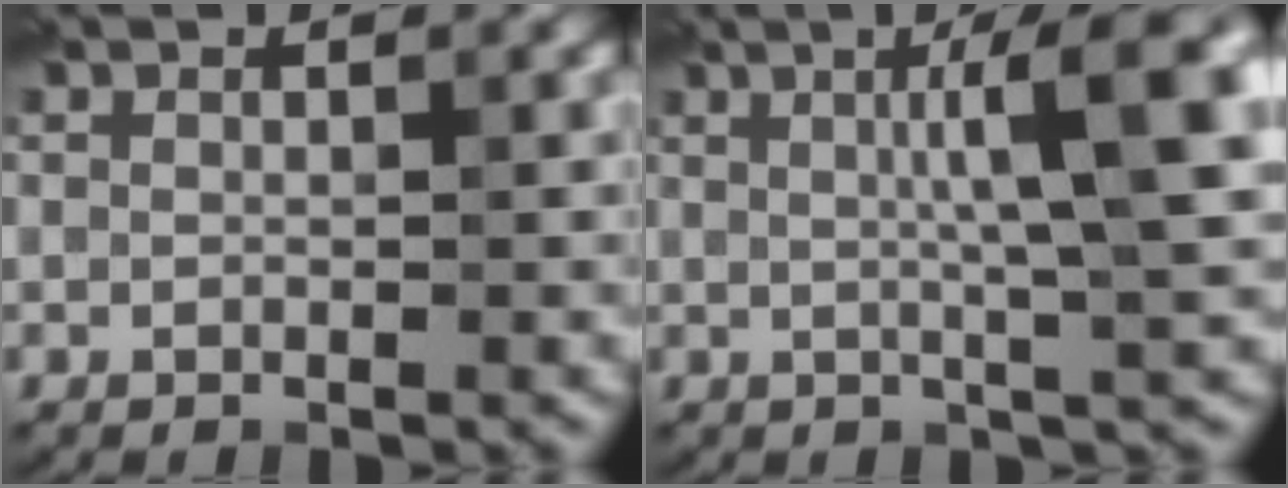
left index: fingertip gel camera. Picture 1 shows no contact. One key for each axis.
{"total": 8.6, "fx": 1.9, "fy": 1.4, "fz": 8.2, "tx": -0.099, "ty": 0.020, "tz": 0.025}